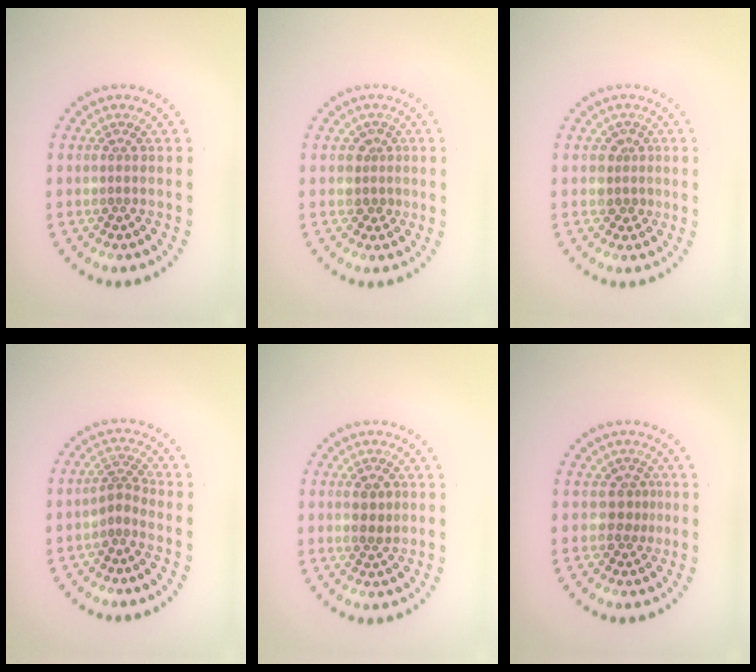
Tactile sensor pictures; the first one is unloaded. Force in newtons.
{"total": 1.8, "press": 1.5, "slide": 1.1}
{"total": 1.9, "press": 1.6, "slide": 1.0}
{"total": 1.9, "press": 1.3, "slide": 1.5}
{"total": 1.9, "press": 1.9, "slide": 0.3}
{"total": 1.7, "press": 1.3, "slide": 1.1}